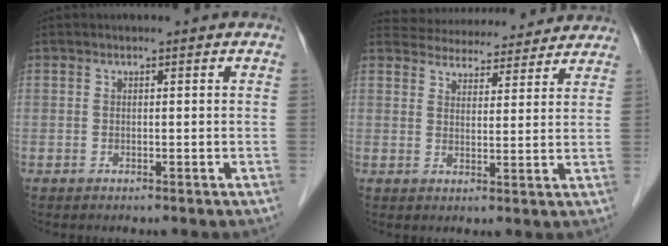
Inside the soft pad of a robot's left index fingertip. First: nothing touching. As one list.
[{"total": 13.9, "force": [13.2, 3.4, 2.6], "torque": [-0.030, 0.025, 0.173]}]